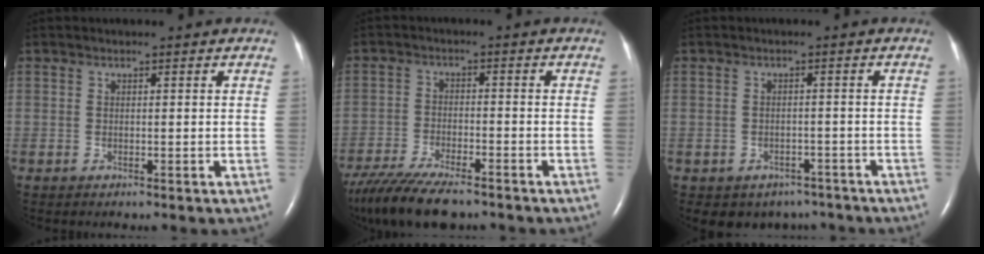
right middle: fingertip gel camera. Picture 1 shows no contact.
{"total": 13.2, "force": [-10.7, 2.8, 7.2], "torque": [-0.136, -0.030, -0.176]}
{"total": 6.1, "force": [-4.7, 3.8, 0.6], "torque": [0.001, 0.015, -0.055]}